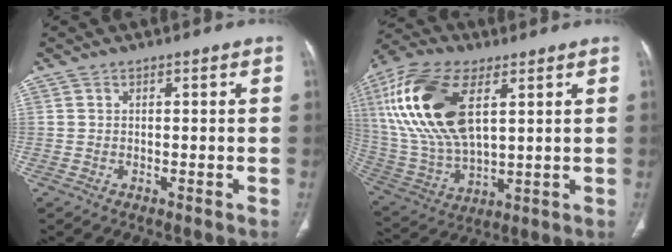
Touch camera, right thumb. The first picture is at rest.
{"total": 21.7, "force": [6.9, 10.8, 17.5], "torque": [-0.365, -0.012, 0.133]}